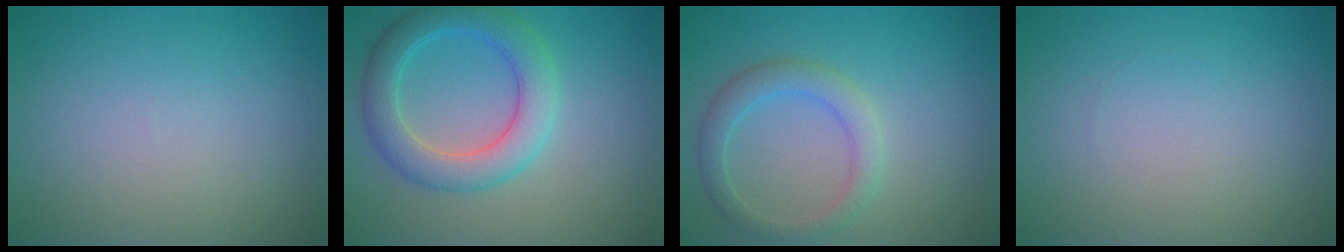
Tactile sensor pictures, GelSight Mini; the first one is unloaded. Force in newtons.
{"total": 5.0, "press": 5.0, "slide": 0.0}
{"total": 2.8, "press": 2.8, "slide": 0.1}
{"total": 0.0}